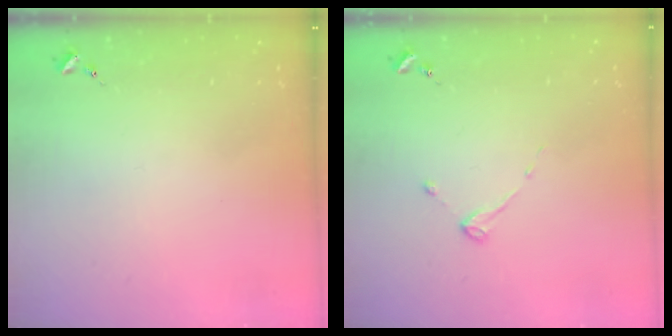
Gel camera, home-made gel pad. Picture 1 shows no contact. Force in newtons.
{"total": 2.7, "press": 2.7, "slide": 0.3}